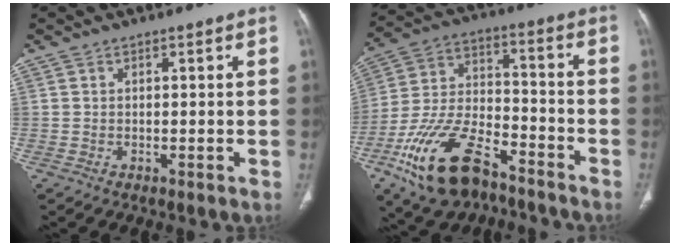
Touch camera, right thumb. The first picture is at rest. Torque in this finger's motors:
{"motor_torque": [0.15, 0.37, 1.50, -1.26, 0.20]}